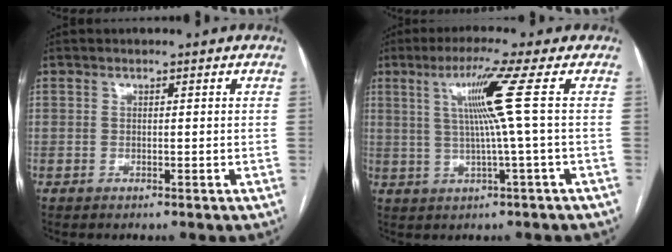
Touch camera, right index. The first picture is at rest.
{"total": 7.5, "force": [1.6, -2.5, 6.9], "torque": [-0.128, 0.007, 0.038]}